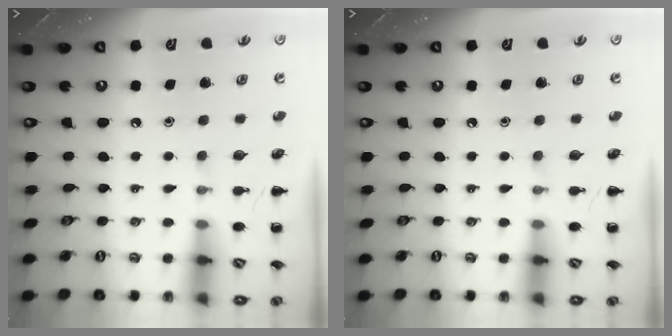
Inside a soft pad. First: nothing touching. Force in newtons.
{"total": 0.0}